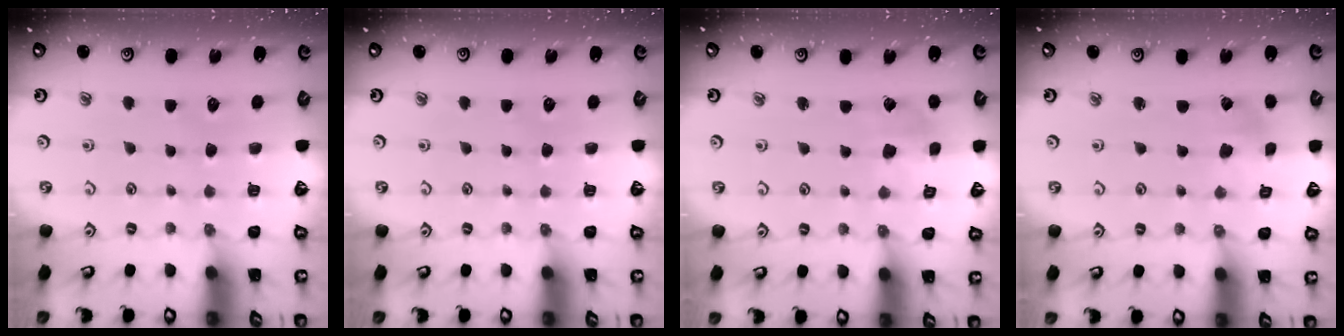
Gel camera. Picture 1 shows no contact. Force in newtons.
{"total": 0.0}
{"total": 3.5, "press": 3.5, "slide": 0.4}
{"total": 1.1, "press": 1.1, "slide": 0.1}